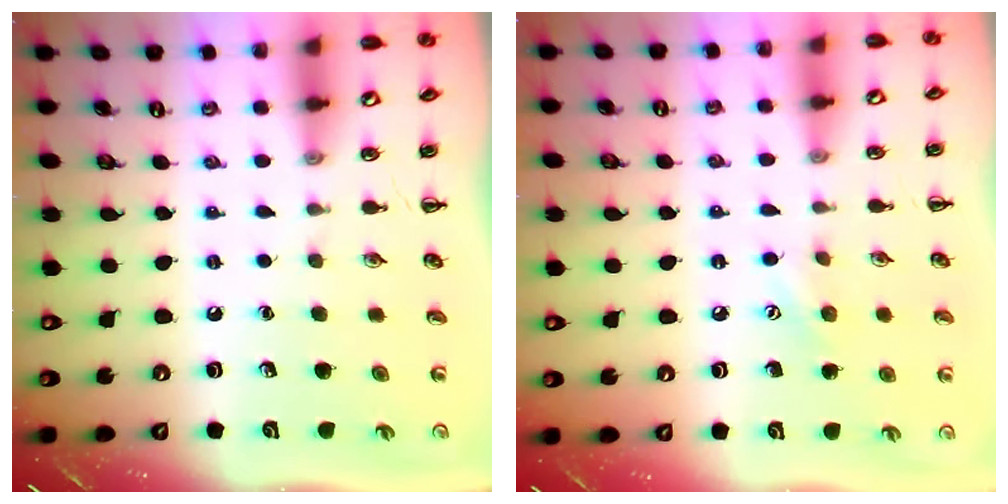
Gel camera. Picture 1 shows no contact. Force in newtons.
{"total": 6.0, "press": 5.8, "slide": 1.5}